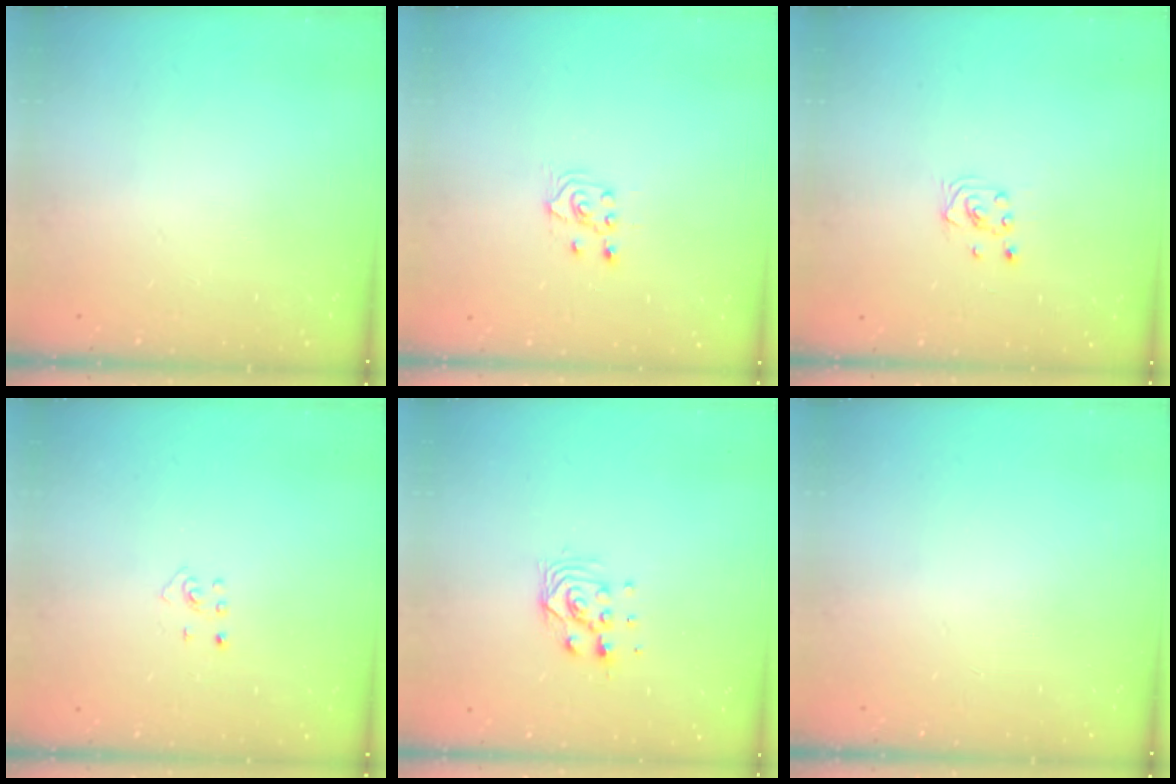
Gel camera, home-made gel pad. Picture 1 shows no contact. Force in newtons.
{"total": 2.5, "press": 2.4, "slide": 0.7}
{"total": 2.0, "press": 2.0, "slide": 0.1}
{"total": 2.7, "press": 2.6, "slide": 0.6}
{"total": 6.1, "press": 6.1, "slide": 0.9}
{"total": 0.0}